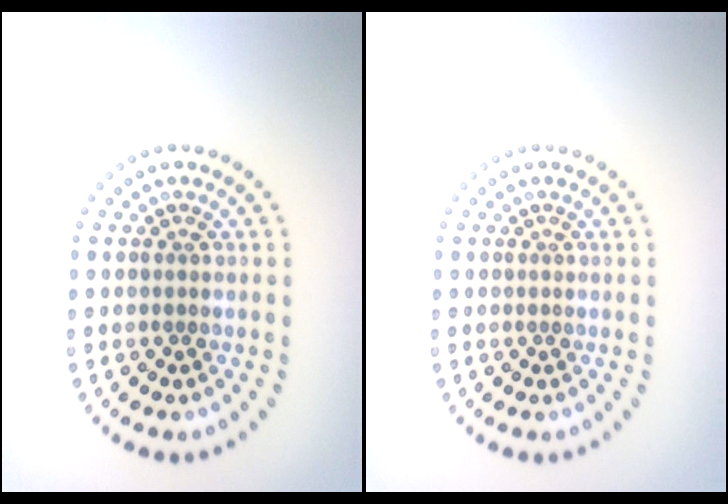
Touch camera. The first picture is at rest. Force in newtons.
{"total": 0.0}